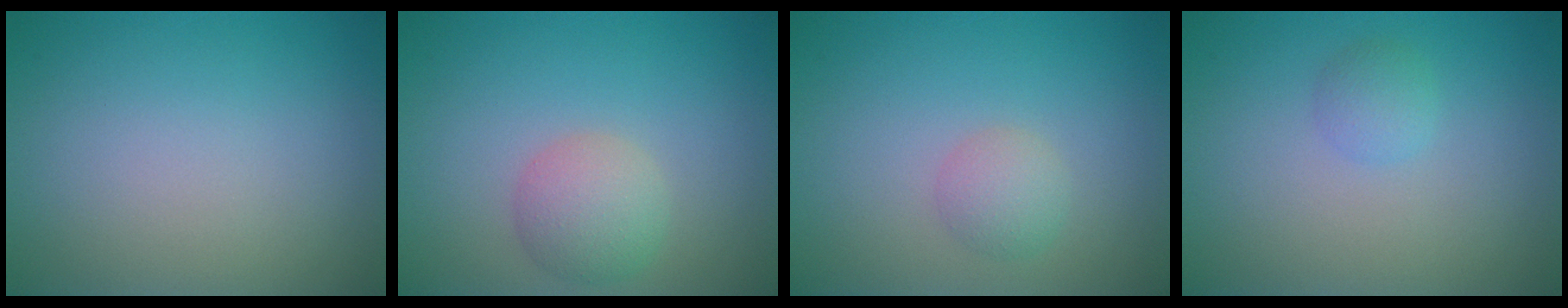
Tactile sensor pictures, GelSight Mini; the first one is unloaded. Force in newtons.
{"total": 3.0, "press": 3.0, "slide": 0.2}
{"total": 1.8, "press": 1.8, "slide": 0.0}
{"total": 1.3, "press": 1.3, "slide": 0.0}